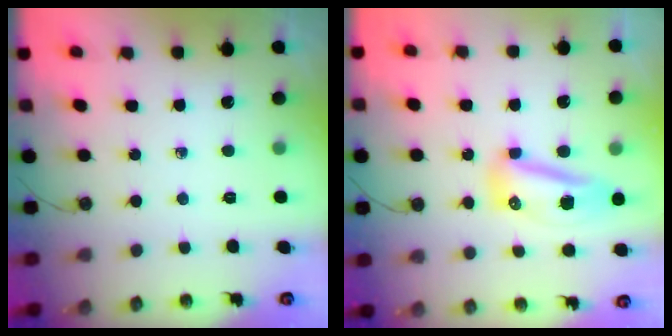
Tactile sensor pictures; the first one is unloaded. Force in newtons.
{"total": 9.5, "press": 9.4, "slide": 1.7}